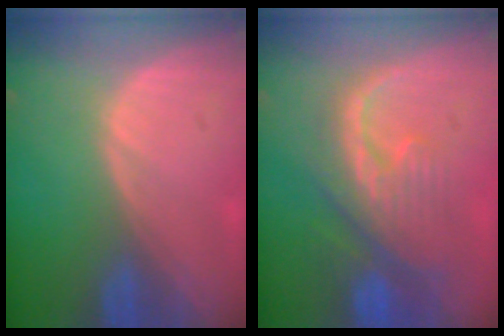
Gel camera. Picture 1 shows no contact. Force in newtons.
{"total": 9.7, "press": 9.2, "slide": 3.2}